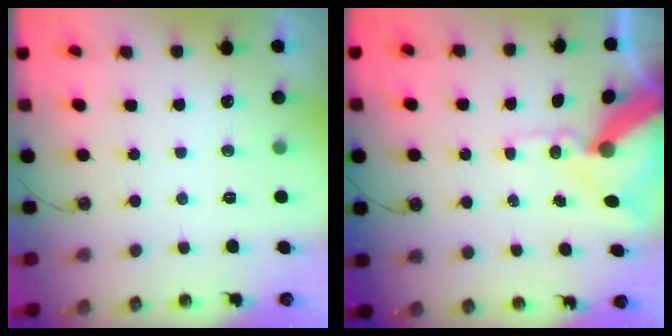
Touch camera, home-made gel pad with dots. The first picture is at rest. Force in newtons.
{"total": 15.2, "press": 15.0, "slide": 1.9}